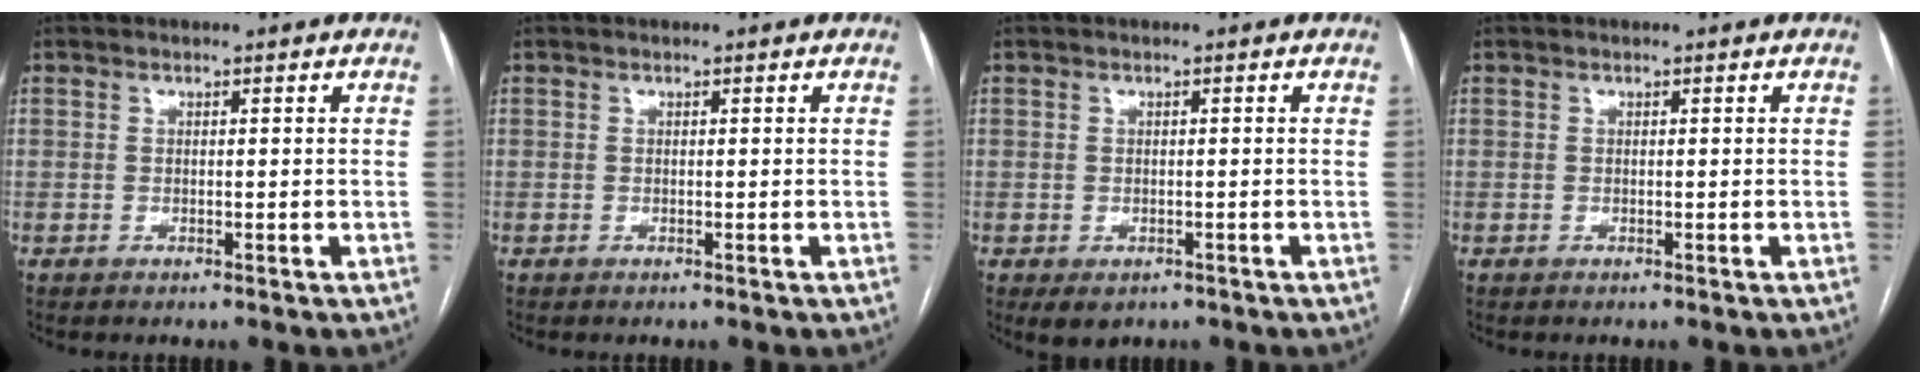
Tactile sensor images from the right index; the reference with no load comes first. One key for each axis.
{"total": 0.0}
{"total": 3.0, "fx": -1.7, "fy": 2.1, "fz": 1.4, "tx": -0.015, "ty": -0.002, "tz": -0.015}
{"total": 0.0}